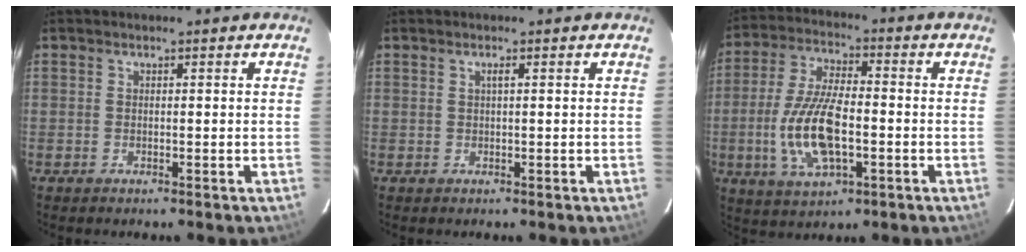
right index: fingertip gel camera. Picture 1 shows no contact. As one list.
[{"total": 0.6, "force": [0.2, -0.1, 0.6], "torque": [-0.010, 0.004, 0.003]}, {"total": 14.0, "force": [-3.1, 5.6, 12.5], "torque": [-0.261, -0.004, -0.054]}]